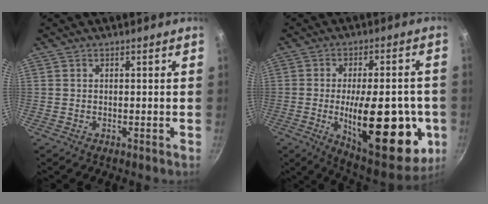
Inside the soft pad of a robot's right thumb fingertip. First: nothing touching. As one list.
[{"total": 24.9, "force": [-4.8, 10.5, 22.1], "torque": [-0.276, -0.001, -0.056]}]